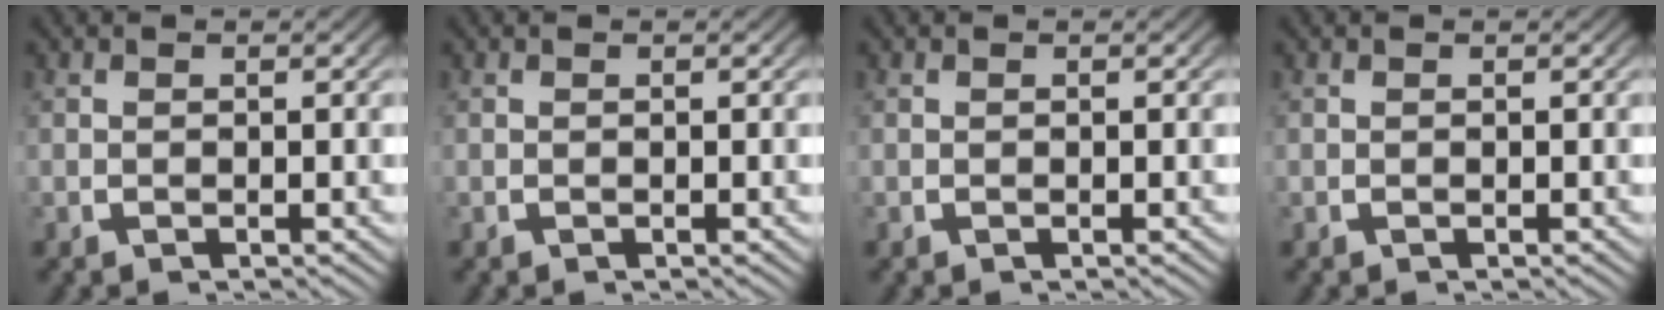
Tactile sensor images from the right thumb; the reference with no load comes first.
{"total": 0.0}
{"total": 0.0}
{"total": 0.0}